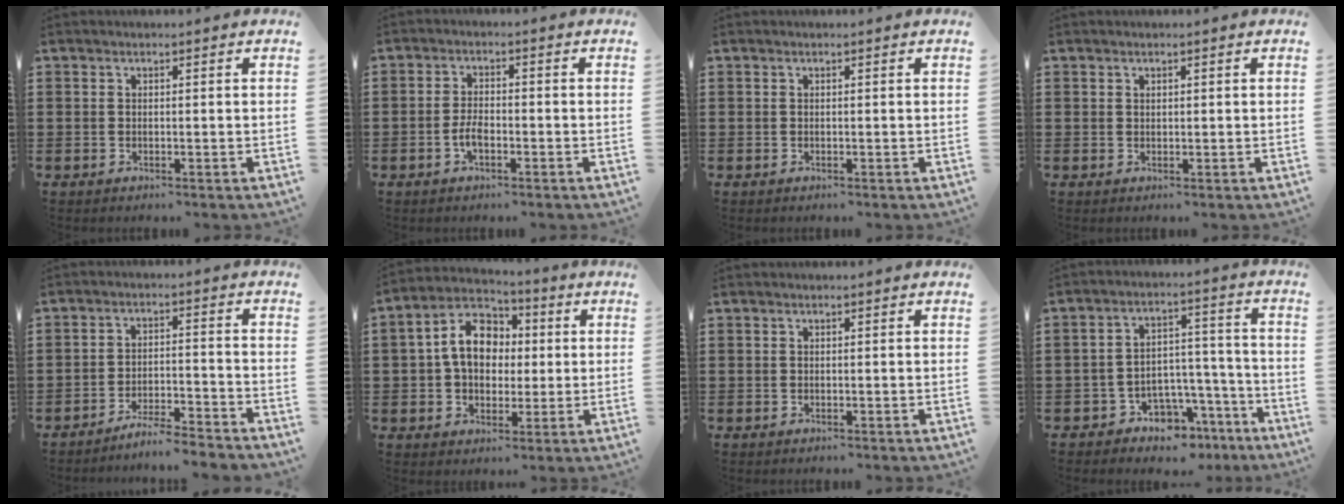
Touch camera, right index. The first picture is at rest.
{"total": 3.3, "force": [-1.3, 1.3, 2.7], "torque": [-0.065, -0.003, -0.027]}
{"total": 0.0}
{"total": 0.6, "force": [0.4, 0.4, 0.1], "torque": [-0.003, 0.002, 0.008]}
{"total": 4.6, "force": [-4.5, -0.2, 1.1], "torque": [-0.020, -0.001, -0.090]}
{"total": 9.9, "force": [0.6, 7.2, 6.8], "torque": [-0.150, 0.012, 0.004]}
{"total": 0.0}
{"total": 6.0, "force": [-5.1, 2.9, 1.0], "torque": [-0.023, 0.021, -0.095]}